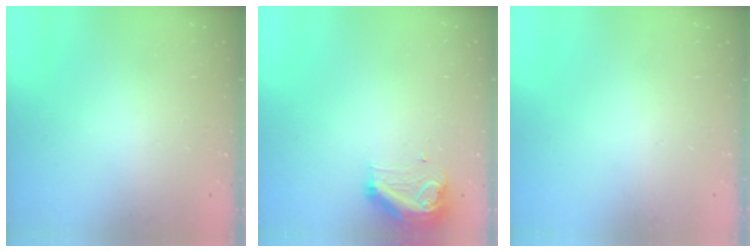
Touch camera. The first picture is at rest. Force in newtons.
{"total": 9.8, "press": 9.8, "slide": 0.5}
{"total": 0.0}